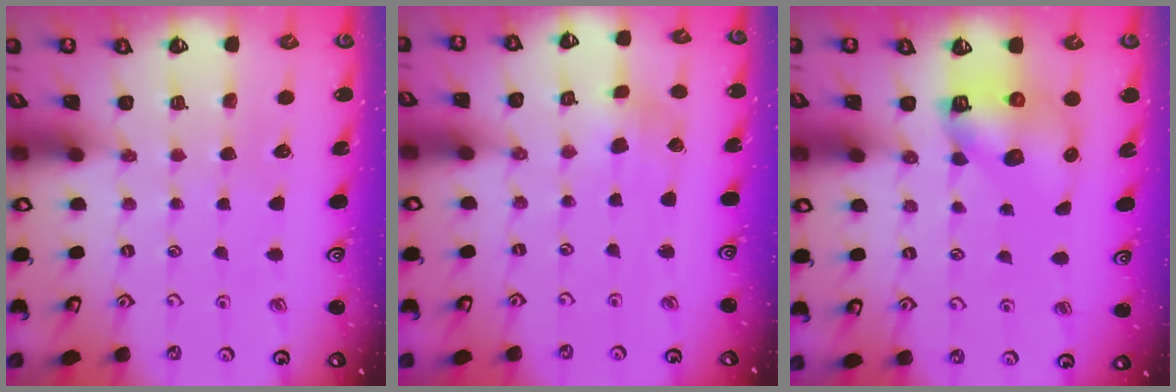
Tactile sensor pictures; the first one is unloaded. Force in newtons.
{"total": 2.5, "press": 2.5, "slide": 0.6}
{"total": 8.2, "press": 8.1, "slide": 1.0}